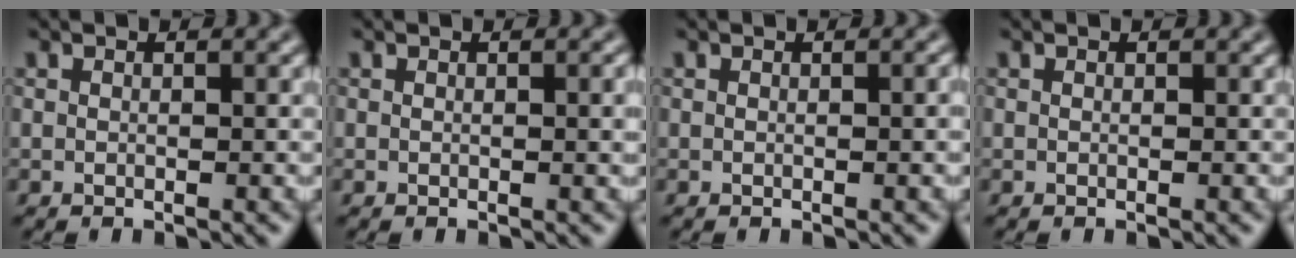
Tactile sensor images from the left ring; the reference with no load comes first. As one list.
[{"total": 1.0, "force": [0.1, 0.2, 1.0], "torque": [-0.013, 0.000, 0.001]}, {"total": 0.6, "force": [0.0, 0.1, 0.6], "torque": [-0.009, 0.002, 0.001]}, {"total": 0.0}]